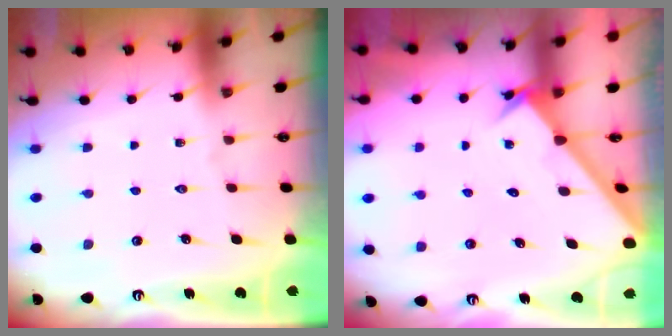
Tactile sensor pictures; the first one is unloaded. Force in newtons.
{"total": 1.9, "press": 1.9, "slide": 0.2}